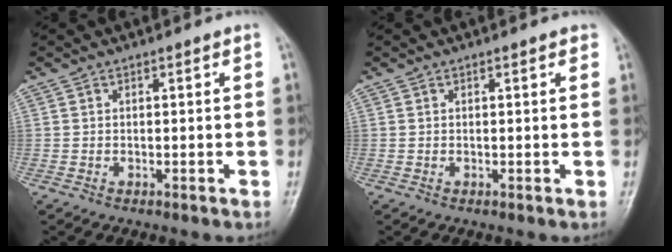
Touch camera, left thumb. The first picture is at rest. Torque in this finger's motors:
{"motor_torque": [-0.16, -0.08, -0.31, -0.30, 0.02]}